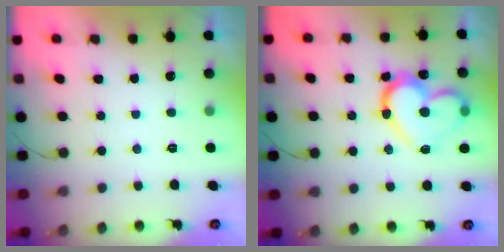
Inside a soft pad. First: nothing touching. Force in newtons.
{"total": 18.8, "press": 18.7, "slide": 2.3}